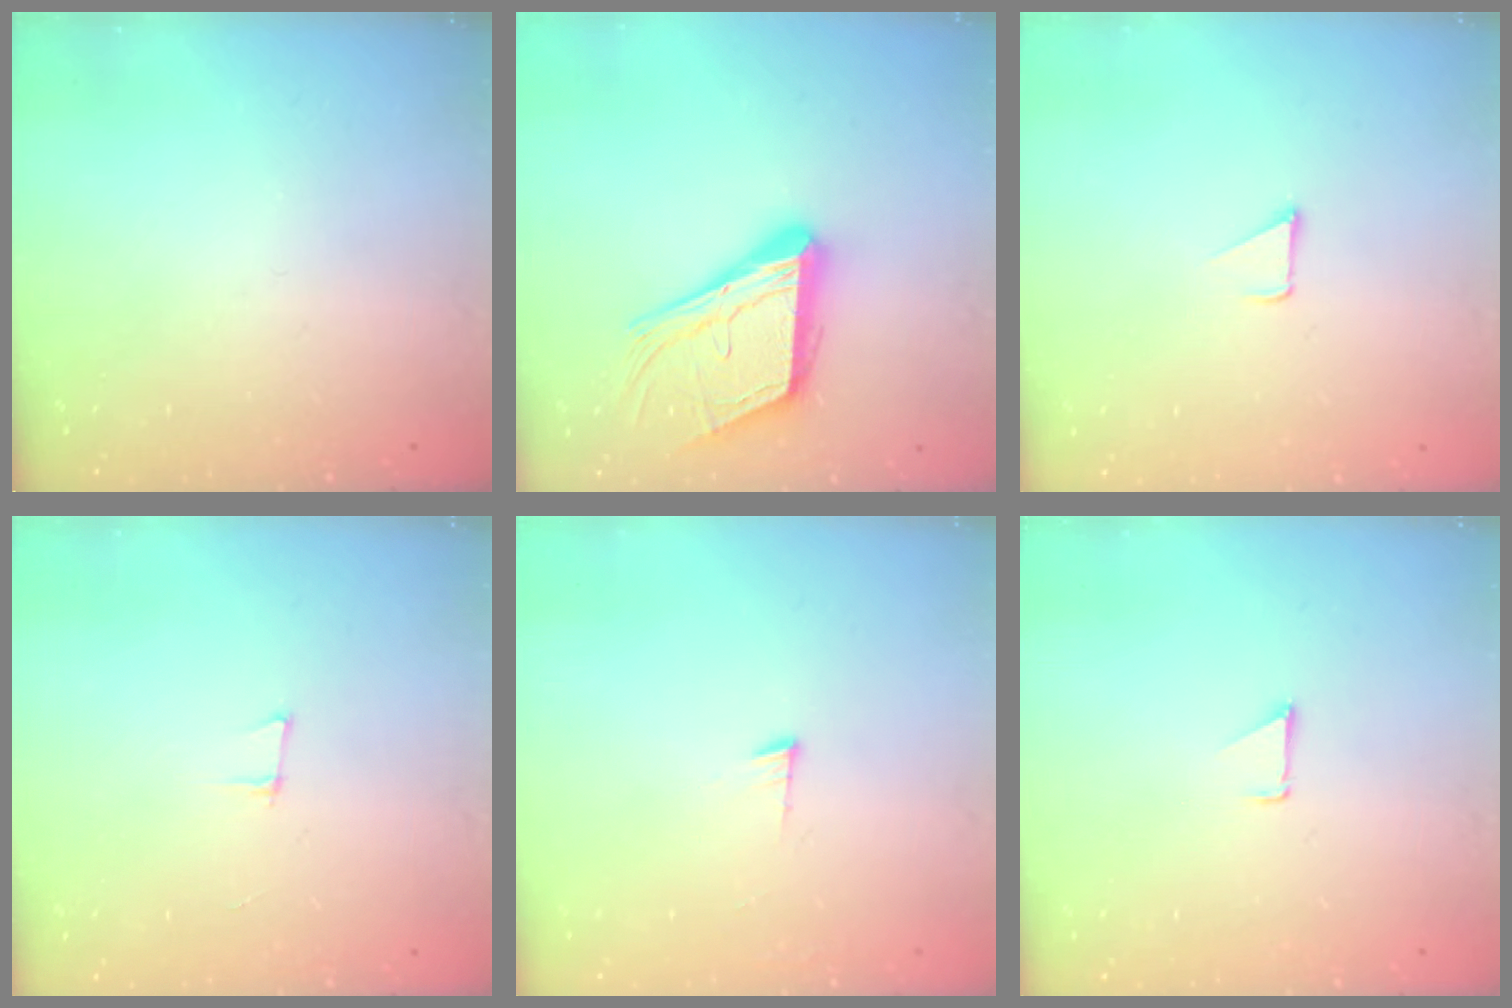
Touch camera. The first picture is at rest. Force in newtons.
{"total": 18.7, "press": 18.4, "slide": 3.0}
{"total": 1.8, "press": 1.7, "slide": 0.1}
{"total": 5.8, "press": 5.1, "slide": 2.8}
{"total": 3.5, "press": 3.5, "slide": 0.5}
{"total": 0.9, "press": 0.8, "slide": 0.1}